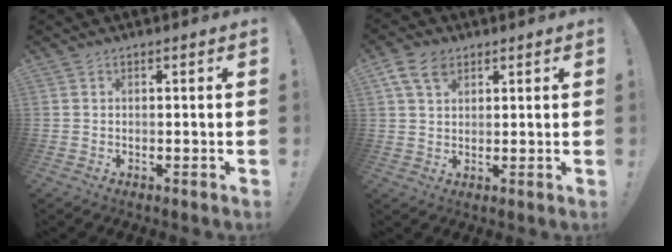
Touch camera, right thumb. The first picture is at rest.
{"total": 7.6, "force": [3.9, 4.9, 4.3], "torque": [-0.079, -0.001, 0.076]}